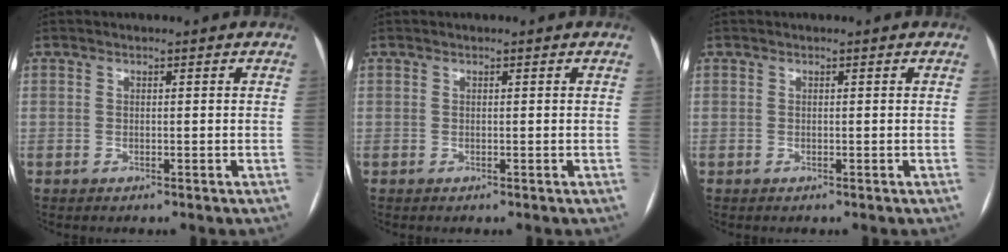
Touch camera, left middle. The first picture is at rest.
{"total": 0.0}
{"total": 0.0}